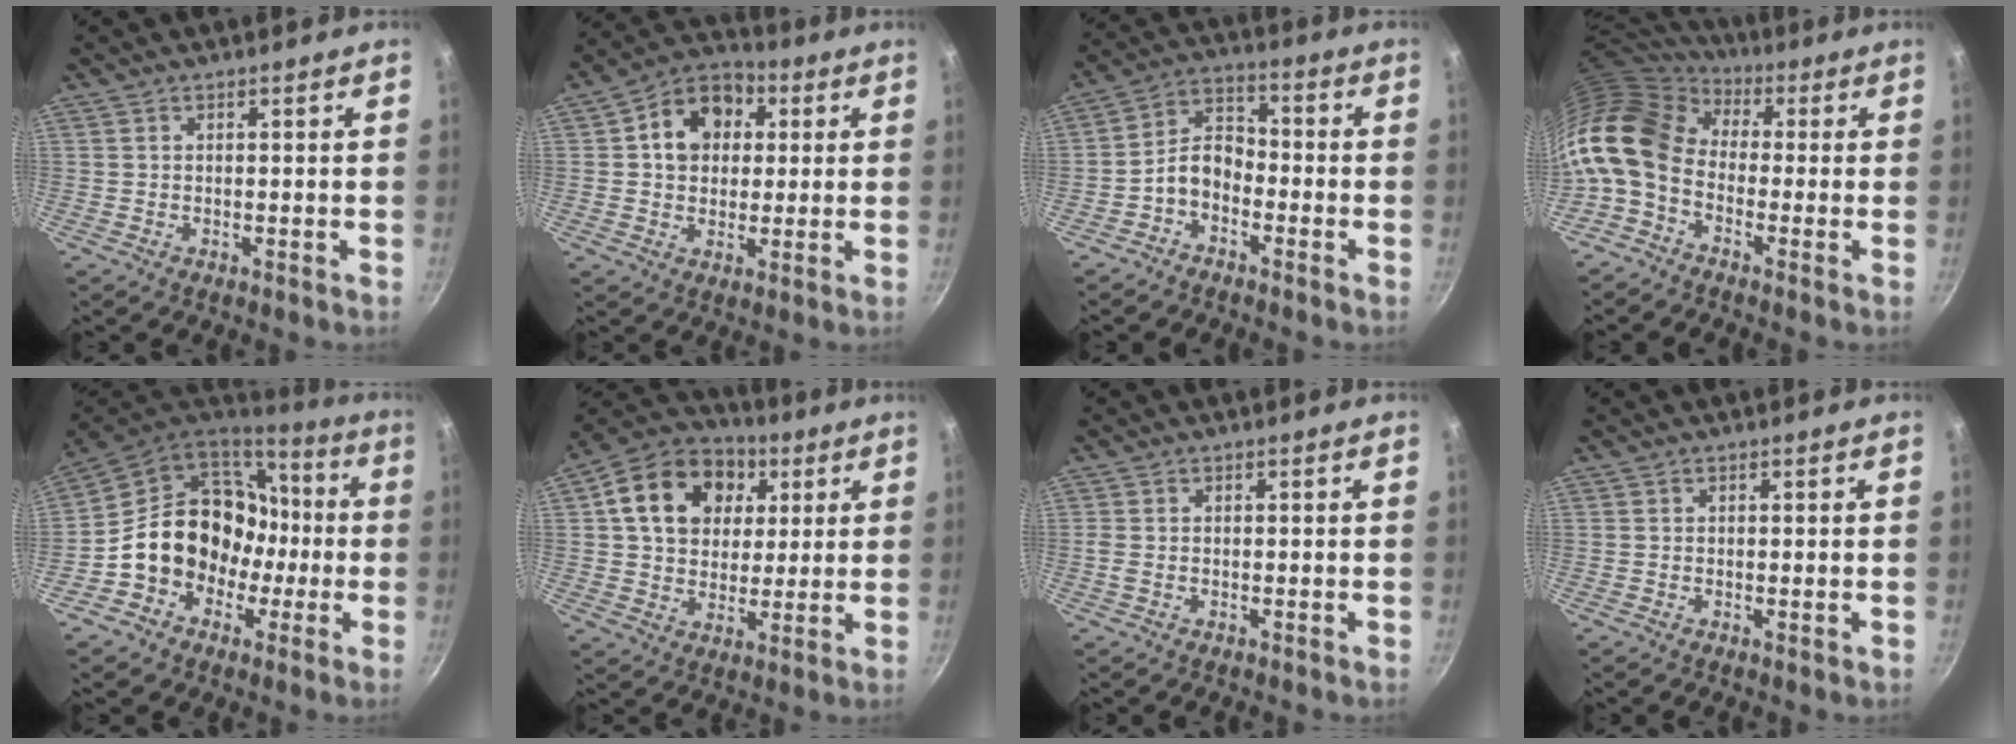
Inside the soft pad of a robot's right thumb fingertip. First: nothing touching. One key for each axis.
{"total": 11.6, "fx": 2.5, "fy": 9.3, "fz": 6.5, "tx": -0.070, "ty": 0.016, "tz": 0.024}
{"total": 6.7, "fx": -3.2, "fy": 4.4, "fz": 3.9, "tx": -0.057, "ty": 0.050, "tz": -0.073}
{"total": 15.5, "fx": -0.4, "fy": 10.6, "fz": 11.2, "tx": -0.219, "ty": 0.025, "tz": -0.031}
{"total": 18.9, "fx": -2.3, "fy": 15.9, "fz": 10.0, "tx": -0.123, "ty": 0.065, "tz": -0.027}
{"total": 17.7, "fx": 5.0, "fy": 13.6, "fz": 10.2, "tx": -0.153, "ty": 0.013, "tz": 0.073}
{"total": 1.0, "fx": -0.3, "fy": 0.6, "fz": 0.8, "tx": -0.020, "ty": 0.002, "tz": -0.008}
{"total": 0.0}